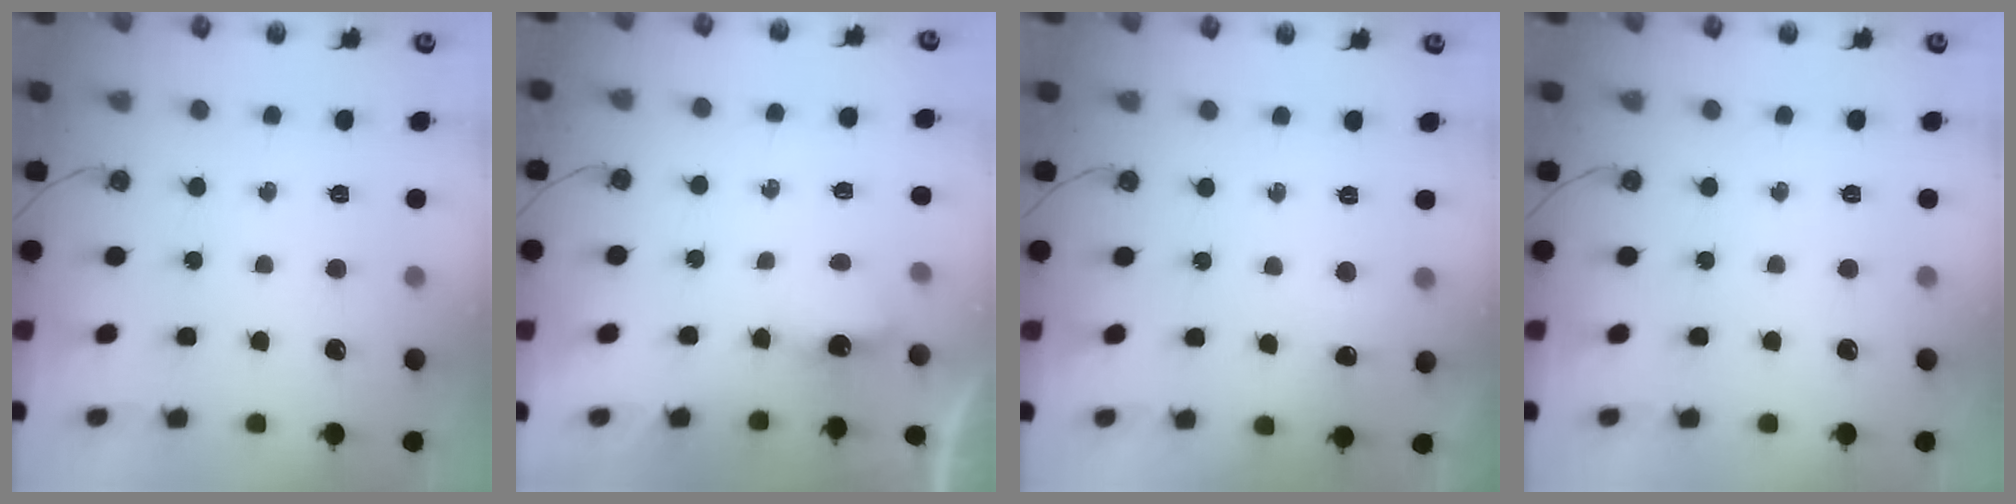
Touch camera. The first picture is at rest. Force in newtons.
{"total": 3.4, "press": 3.3, "slide": 0.6}
{"total": 5.4, "press": 5.4, "slide": 0.7}
{"total": 0.0}